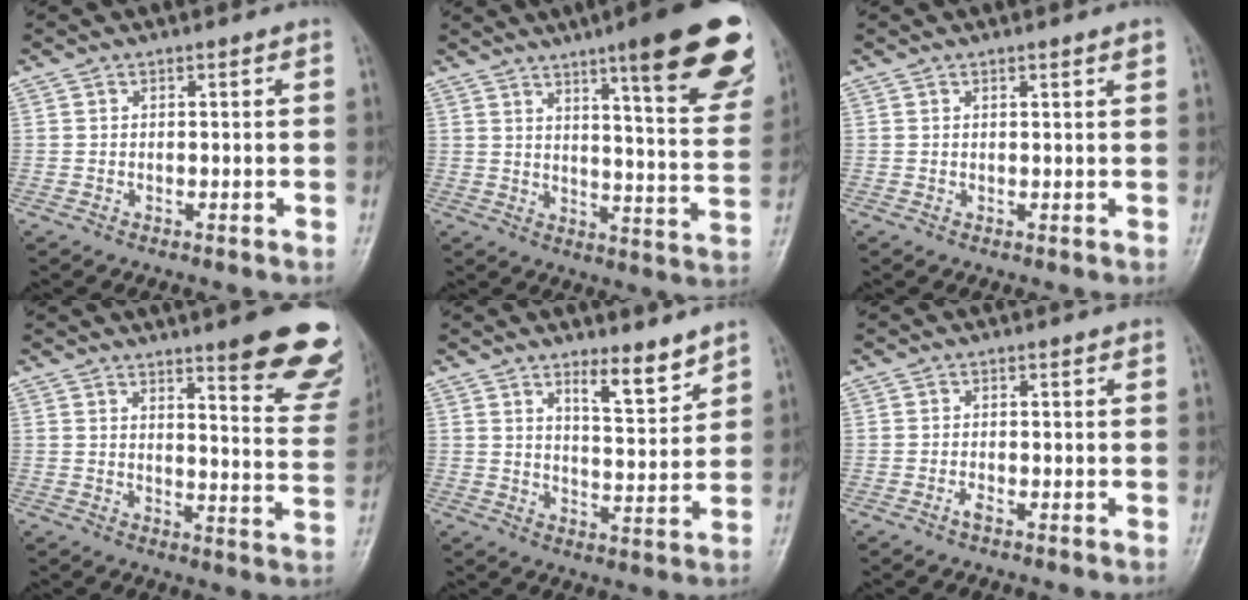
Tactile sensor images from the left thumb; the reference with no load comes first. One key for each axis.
{"total": 22.8, "fx": 13.4, "fy": 4.0, "fz": 18.0, "tx": -0.212, "ty": -0.058, "tz": 0.175}
{"total": 1.5, "fx": 0.9, "fy": 0.0, "fz": 1.1, "tx": -0.016, "ty": -0.004, "tz": 0.012}
{"total": 16.3, "fx": 10.7, "fy": 3.3, "fz": 11.8, "tx": -0.104, "ty": -0.068, "tz": 0.128}
{"total": 7.2, "fx": 5.3, "fy": 1.7, "fz": 4.5, "tx": -0.058, "ty": -0.047, "tz": 0.085}
{"total": 1.0, "fx": -0.6, "fy": 0.2, "fz": 0.7, "tx": -0.016, "ty": -0.001, "tz": -0.014}